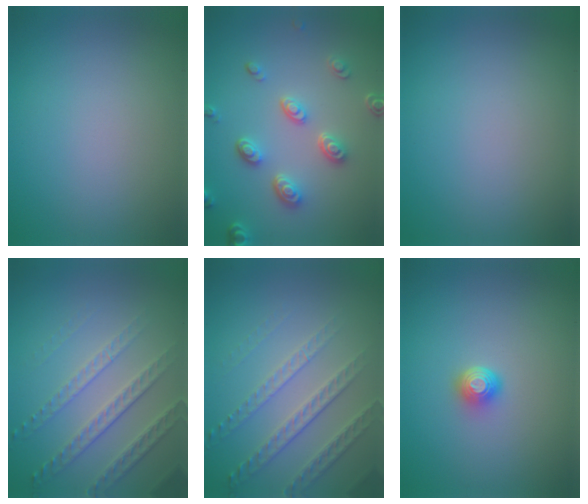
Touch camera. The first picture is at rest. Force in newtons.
{"total": 3.8, "press": 3.2, "slide": 2.0}
{"total": 0.0}
{"total": 3.6, "press": 3.2, "slide": 1.6}
{"total": 3.7, "press": 3.1, "slide": 1.9}
{"total": 1.6, "press": 1.2, "slide": 1.0}